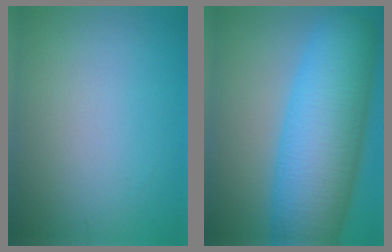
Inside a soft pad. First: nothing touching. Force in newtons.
{"total": 13.1, "press": 13.1, "slide": 0.1}